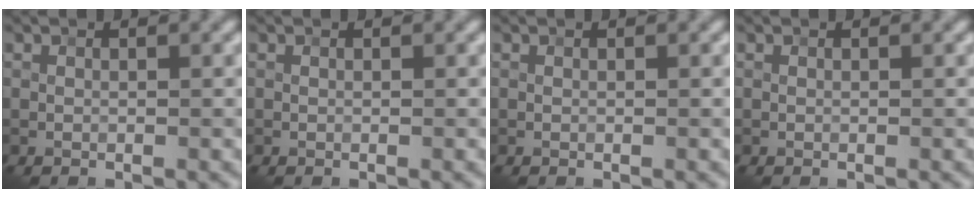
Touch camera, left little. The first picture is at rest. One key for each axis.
{"total": 0.0}
{"total": 0.0}
{"total": 0.0}